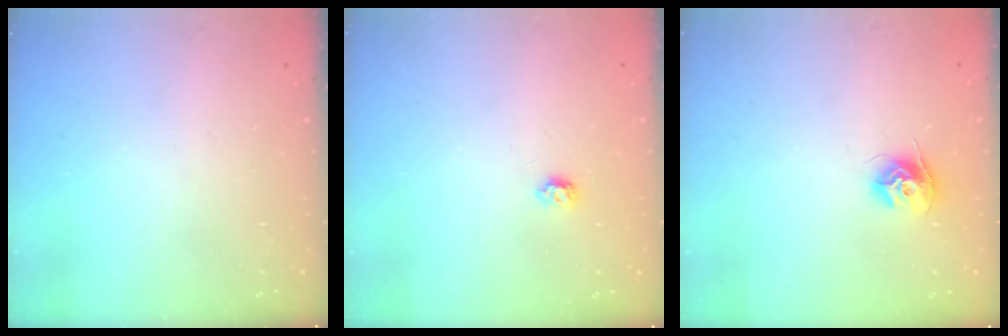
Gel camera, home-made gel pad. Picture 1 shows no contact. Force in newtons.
{"total": 3.9, "press": 3.9, "slide": 0.6}
{"total": 9.7, "press": 9.7, "slide": 0.5}